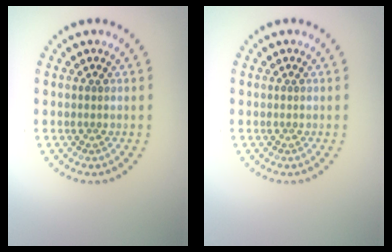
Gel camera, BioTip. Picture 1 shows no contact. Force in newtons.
{"total": 0.0}